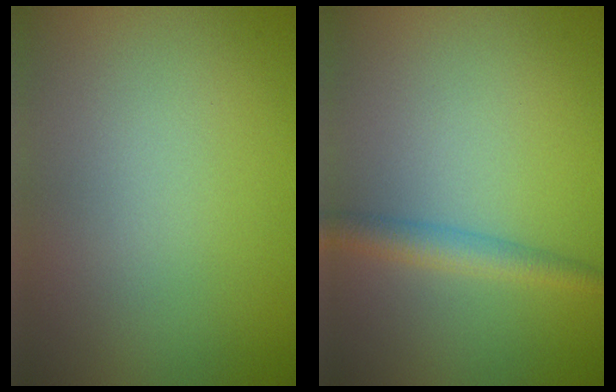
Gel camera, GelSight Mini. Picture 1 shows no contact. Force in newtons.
{"total": 2.4, "press": 2.4, "slide": 0.1}